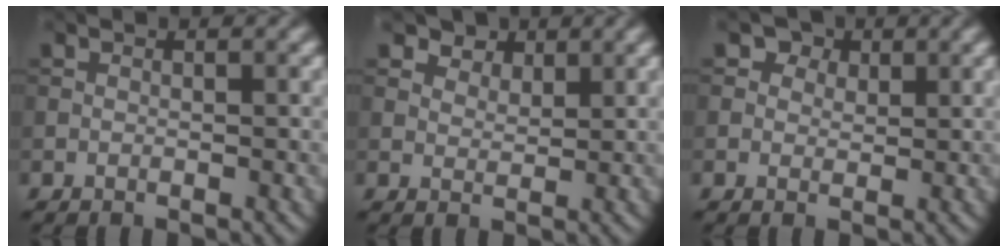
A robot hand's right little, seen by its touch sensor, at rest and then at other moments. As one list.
[{"total": 3.5, "force": [2.8, 1.8, 1.1], "torque": [-0.031, -0.017, 0.059]}, {"total": 2.6, "force": [1.6, 1.9, 1.0], "torque": [-0.019, -0.009, 0.019]}]